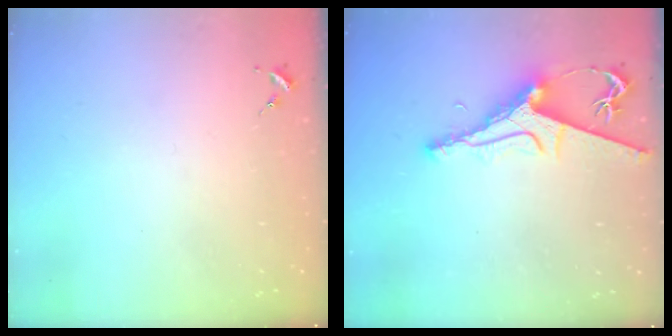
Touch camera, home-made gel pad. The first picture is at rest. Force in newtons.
{"total": 8.6, "press": 8.6, "slide": 1.2}